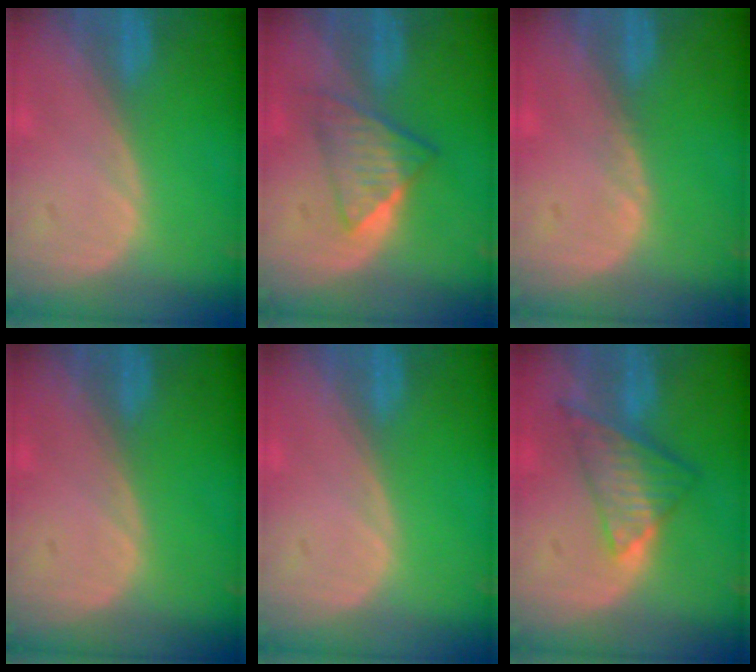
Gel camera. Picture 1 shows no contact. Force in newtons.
{"total": 5.9, "press": 5.4, "slide": 2.3}
{"total": 0.7, "press": 0.6, "slide": 0.3}
{"total": 0.0}
{"total": 0.0}
{"total": 7.2, "press": 6.5, "slide": 3.2}